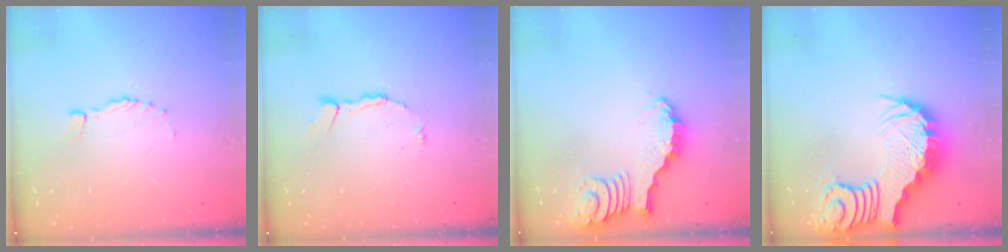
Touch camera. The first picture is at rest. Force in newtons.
{"total": 4.3, "press": 4.3, "slide": 0.1}
{"total": 2.3, "press": 2.3, "slide": 0.3}
{"total": 3.8, "press": 3.7, "slide": 0.7}